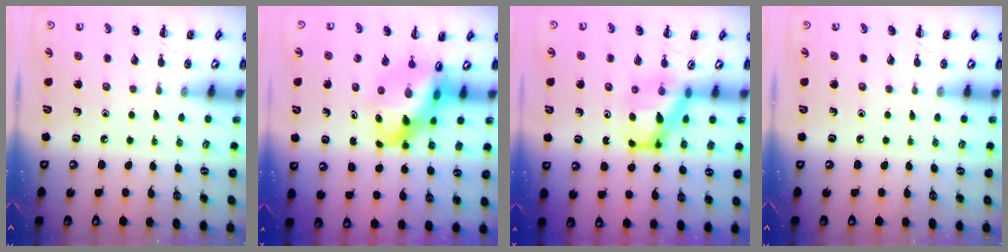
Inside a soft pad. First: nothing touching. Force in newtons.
{"total": 7.4, "press": 7.0, "slide": 2.3}
{"total": 5.8, "press": 5.8, "slide": 0.8}
{"total": 0.0}